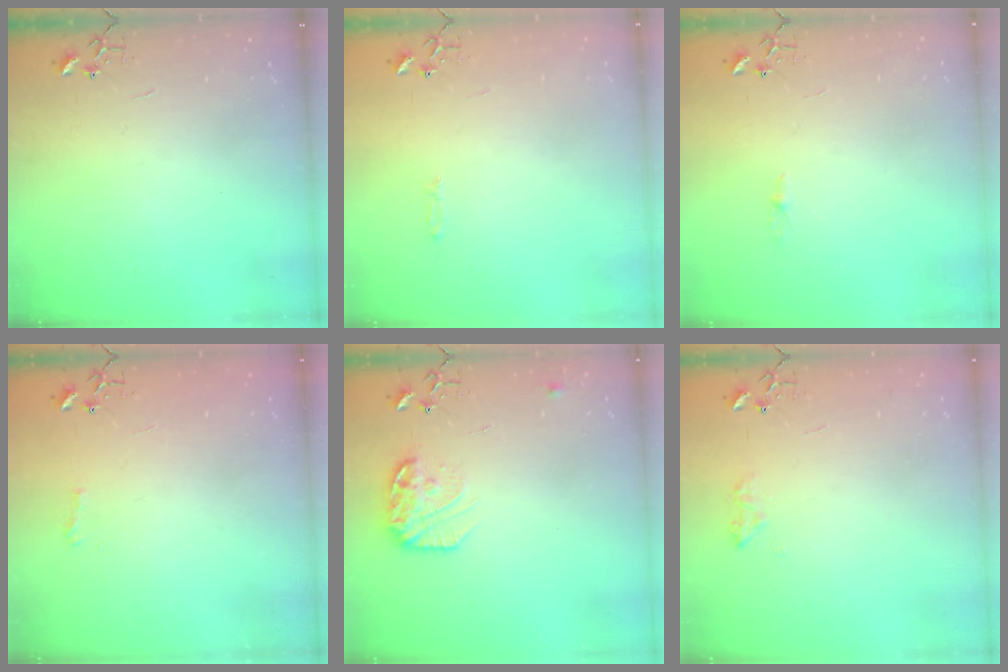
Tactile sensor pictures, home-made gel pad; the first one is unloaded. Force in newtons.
{"total": 3.1, "press": 3.1, "slide": 0.4}
{"total": 2.2, "press": 2.2, "slide": 0.3}
{"total": 6.0, "press": 6.0, "slide": 0.6}
{"total": 15.5, "press": 15.5, "slide": 1.1}
{"total": 8.4, "press": 8.3, "slide": 0.6}